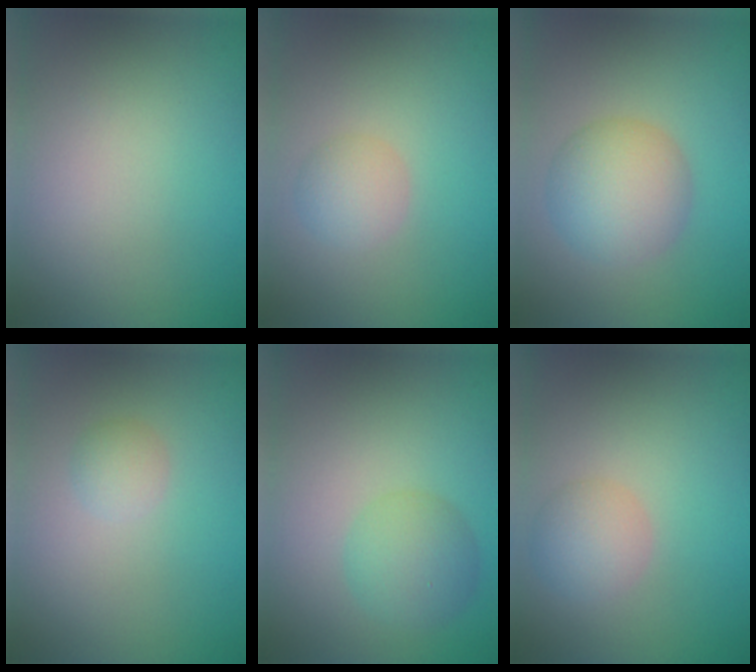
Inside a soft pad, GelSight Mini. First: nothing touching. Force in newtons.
{"total": 2.2, "press": 2.2, "slide": 0.0}
{"total": 5.6, "press": 5.6, "slide": 0.2}
{"total": 1.4, "press": 1.4, "slide": 0.0}
{"total": 3.9, "press": 3.9, "slide": 0.1}
{"total": 2.7, "press": 2.7, "slide": 0.2}